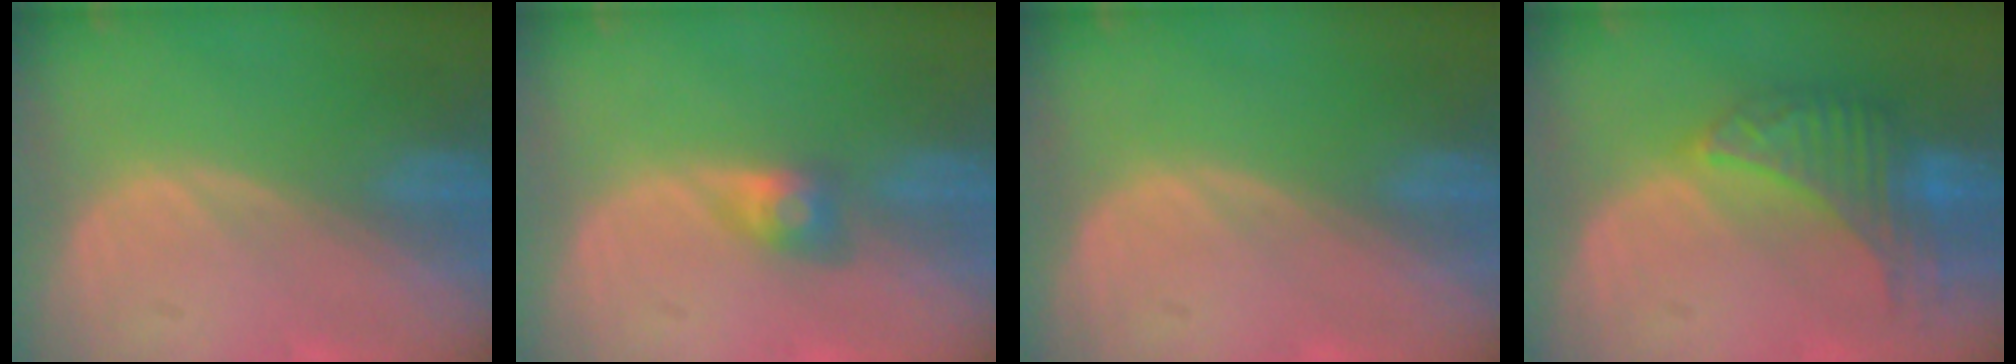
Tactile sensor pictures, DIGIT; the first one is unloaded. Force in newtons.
{"total": 3.1, "press": 2.7, "slide": 1.5}
{"total": 0.0}
{"total": 7.2, "press": 7.2, "slide": 0.1}